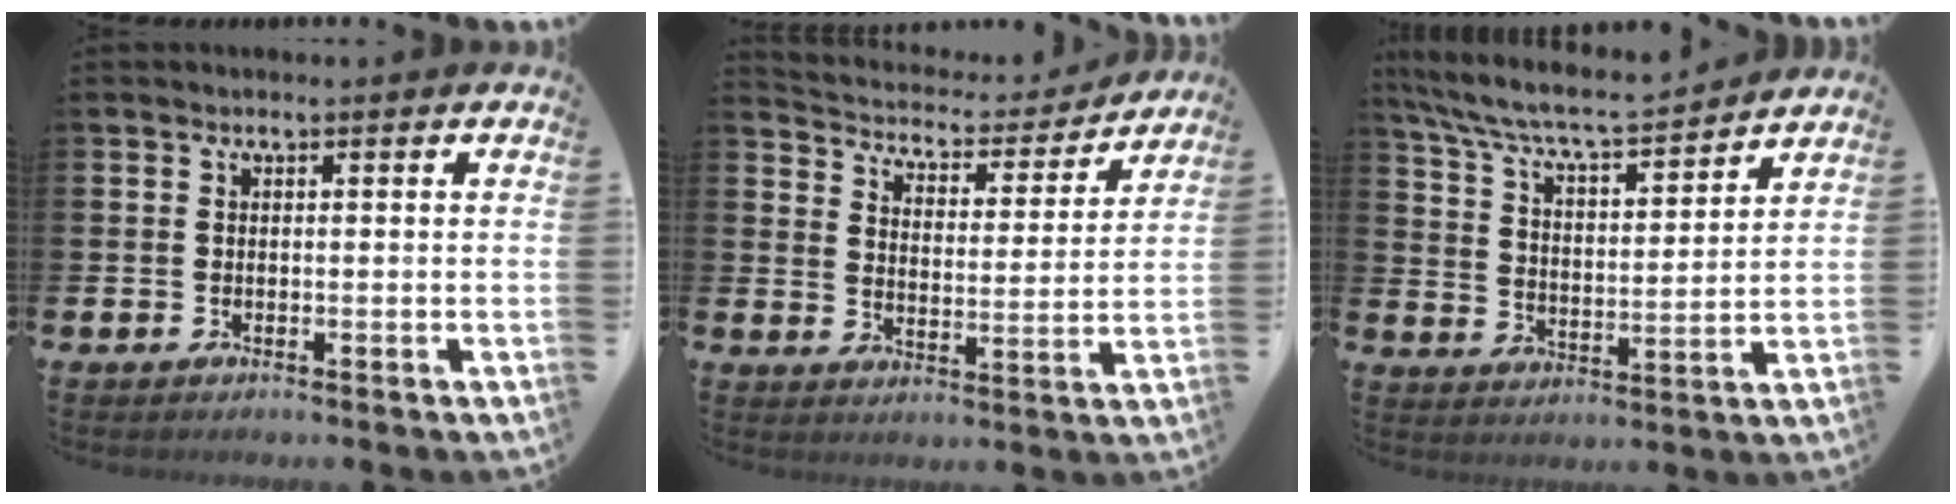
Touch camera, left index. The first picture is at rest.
{"total": 4.9, "force": [4.6, 1.4, 0.4], "torque": [-0.030, -0.047, 0.071]}
{"total": 7.4, "force": [6.9, 0.8, 2.3], "torque": [-0.079, -0.053, 0.117]}